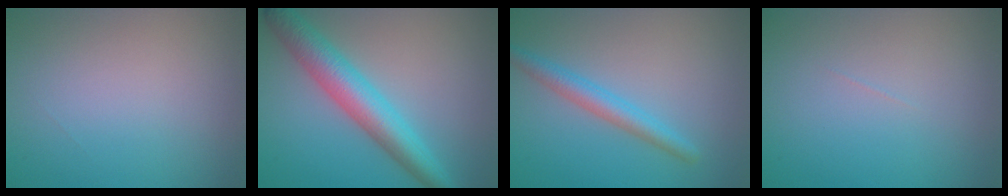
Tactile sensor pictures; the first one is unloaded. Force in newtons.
{"total": 6.0, "press": 6.0, "slide": 0.1}
{"total": 2.7, "press": 2.7, "slide": 0.1}
{"total": 0.0}